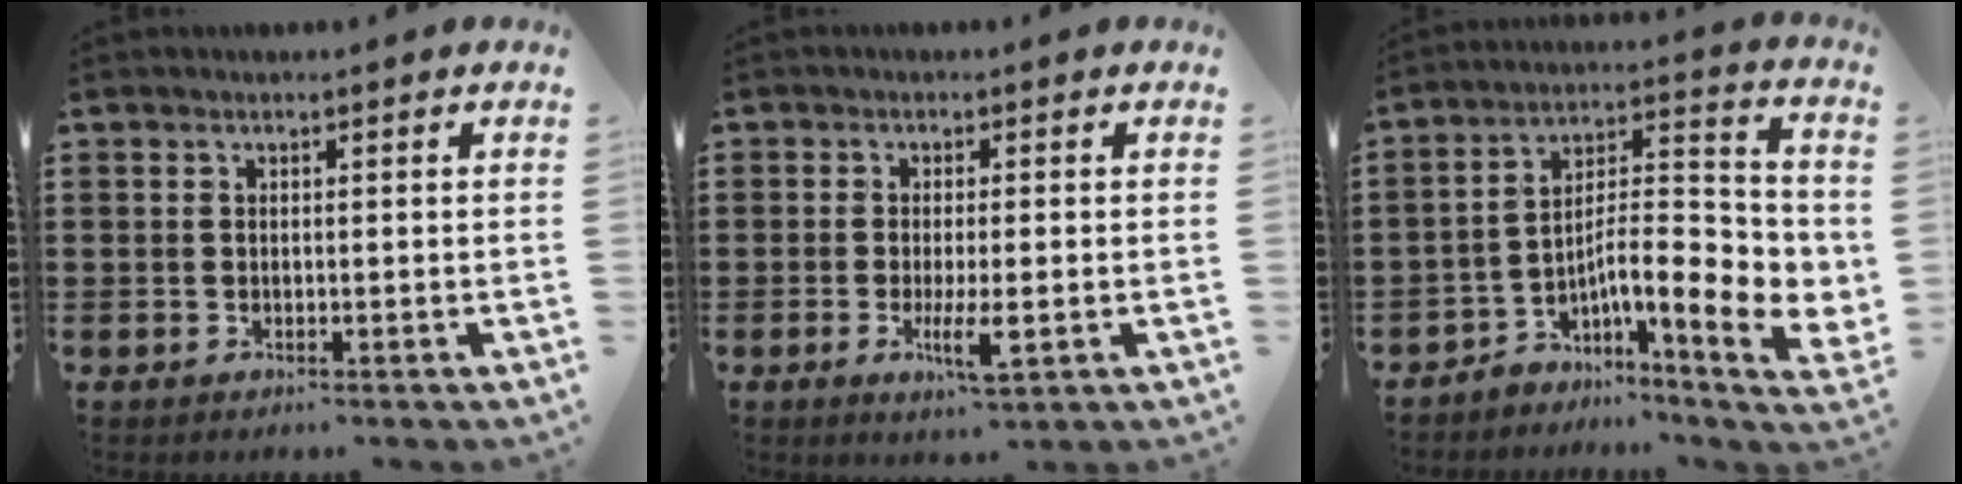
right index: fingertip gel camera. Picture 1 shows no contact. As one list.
[{"total": 5.1, "force": [-1.5, 1.2, 4.8], "torque": [-0.099, -0.014, -0.029]}, {"total": 9.5, "force": [-3.4, 2.3, 8.6], "torque": [-0.143, -0.026, -0.066]}]